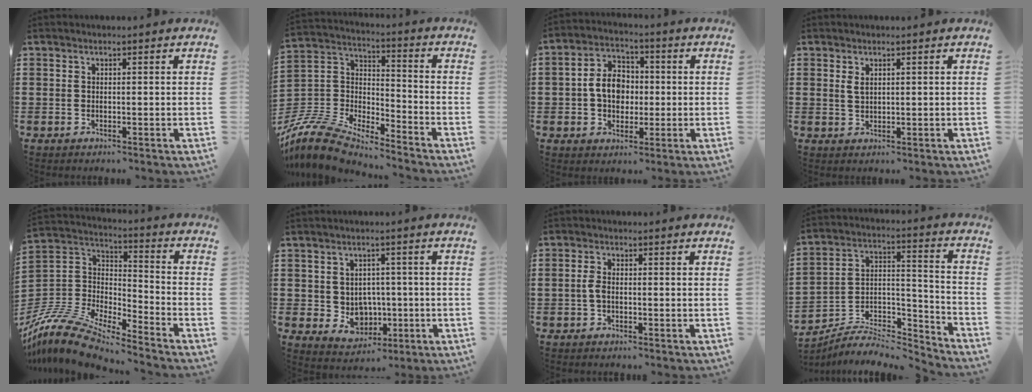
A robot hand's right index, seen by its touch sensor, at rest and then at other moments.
{"total": 9.6, "force": [-8.9, 1.9, 2.9], "torque": [-0.094, -0.001, -0.188]}
{"total": 6.6, "force": [-0.3, 5.0, 4.2], "torque": [-0.090, 0.011, -0.012]}
{"total": 1.5, "force": [0.8, 0.6, 1.1], "torque": [-0.023, 0.003, 0.014]}
{"total": 11.6, "force": [-10.6, 2.2, 4.3], "torque": [-0.112, 0.011, -0.219]}
{"total": 4.1, "force": [0.4, 3.9, 1.2], "torque": [-0.024, -0.004, 0.005]}
{"total": 1.9, "force": [-0.4, 0.8, 1.7], "torque": [-0.048, -0.005, -0.013]}
{"total": 5.7, "force": [-5.1, 2.0, 1.6], "torque": [-0.030, 0.005, -0.102]}